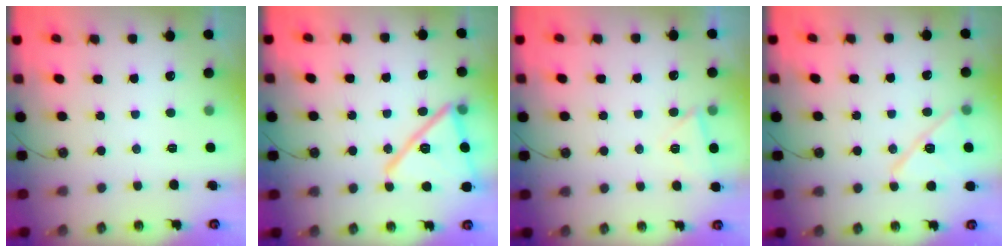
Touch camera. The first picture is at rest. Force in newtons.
{"total": 18.2, "press": 18.0, "slide": 2.9}
{"total": 4.0, "press": 3.9, "slide": 0.5}
{"total": 12.5, "press": 12.4, "slide": 0.7}